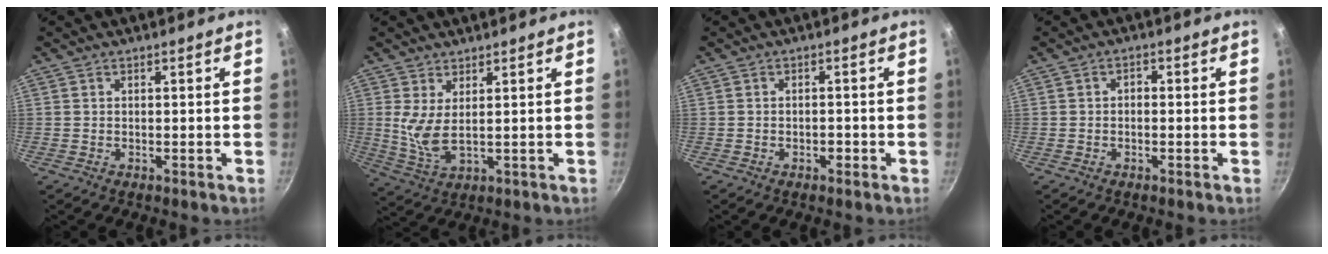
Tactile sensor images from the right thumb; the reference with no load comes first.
{"total": 5.7, "force": [1.9, 2.0, 5.0], "torque": [-0.103, -0.025, 0.043]}
{"total": 1.5, "force": [-0.7, 1.0, 0.9], "torque": [-0.012, 0.007, -0.010]}
{"total": 1.3, "force": [-0.4, 0.9, 0.8], "torque": [-0.015, 0.008, -0.007]}